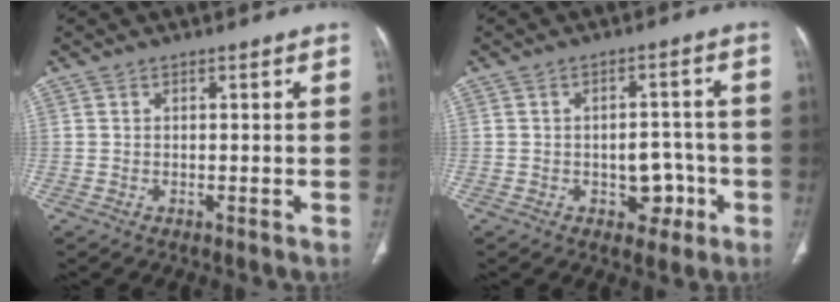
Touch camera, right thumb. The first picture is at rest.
{"total": 6.2, "force": [-2.2, 4.3, 3.8], "torque": [-0.017, 0.021, -0.025]}